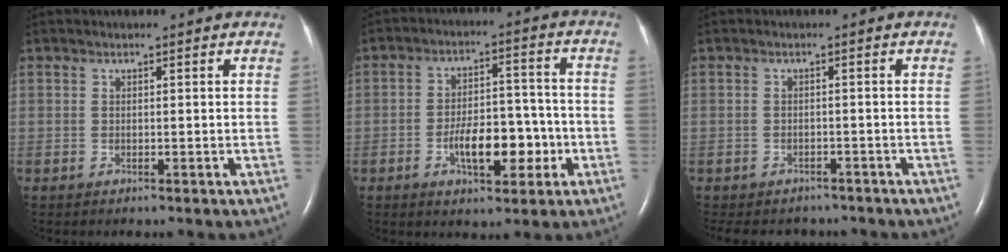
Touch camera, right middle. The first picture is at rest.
{"total": 8.9, "force": [-3.2, 3.7, 7.5], "torque": [-0.128, 0.016, -0.048]}
{"total": 8.3, "force": [-7.3, 3.6, 1.7], "torque": [-0.033, 0.001, -0.088]}